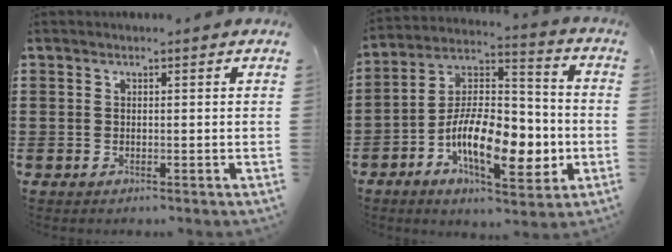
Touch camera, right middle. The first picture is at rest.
{"total": 13.1, "force": [-4.6, 5.9, 10.7], "torque": [-0.206, -0.002, -0.086]}